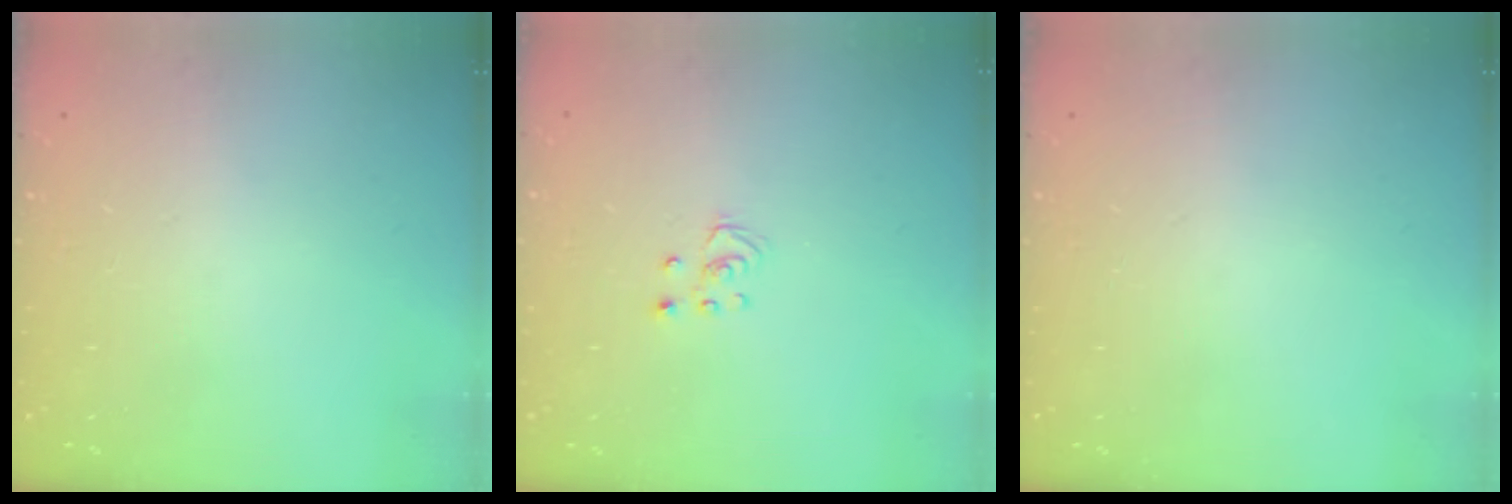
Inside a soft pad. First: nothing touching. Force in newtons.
{"total": 2.5, "press": 2.5, "slide": 0.2}
{"total": 0.0}